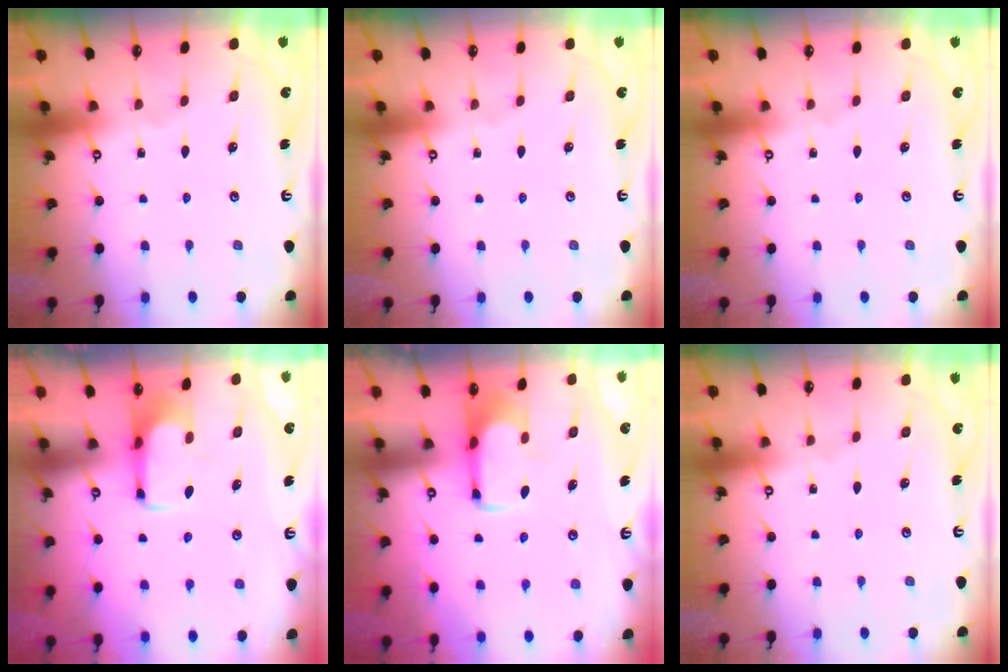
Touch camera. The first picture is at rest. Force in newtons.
{"total": 0.0}
{"total": 0.0}
{"total": 2.0, "press": 2.0, "slide": 0.4}
{"total": 2.0, "press": 2.0, "slide": 0.4}
{"total": 0.0}